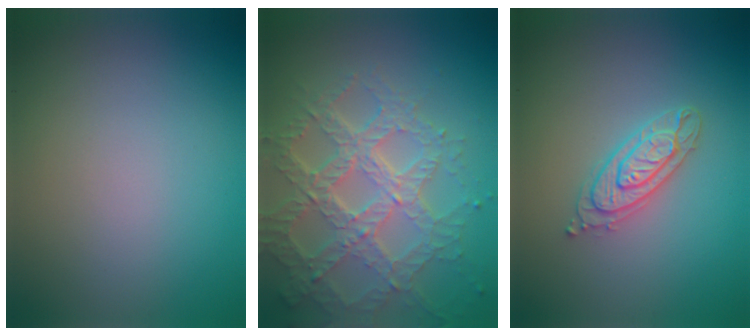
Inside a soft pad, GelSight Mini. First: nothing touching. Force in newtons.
{"total": 7.0, "press": 5.1, "slide": 4.8}
{"total": 2.6, "press": 2.5, "slide": 0.5}